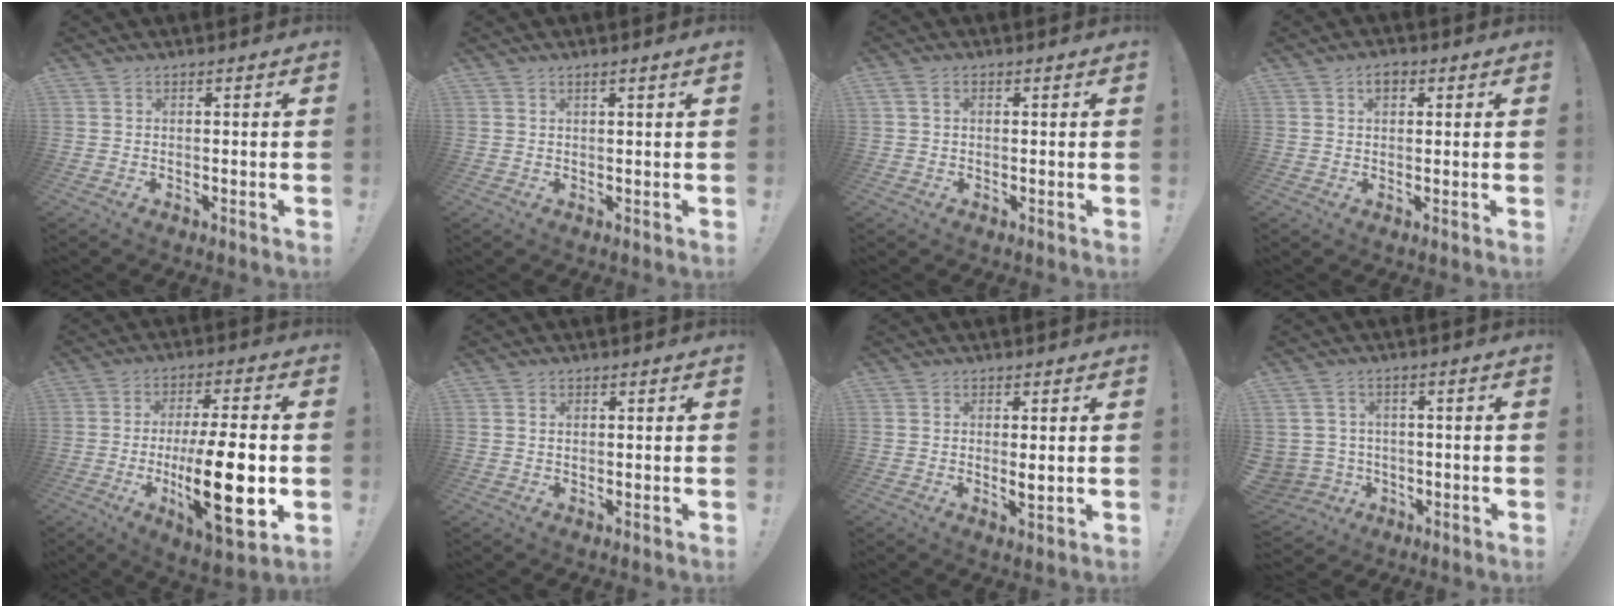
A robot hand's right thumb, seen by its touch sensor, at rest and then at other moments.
{"total": 1.5, "force": [0.7, -0.4, 1.2], "torque": [-0.022, -0.001, 0.011]}
{"total": 2.4, "force": [0.7, 1.5, 1.7], "torque": [-0.033, 0.005, 0.014]}
{"total": 3.0, "force": [1.2, 1.9, 1.9], "torque": [-0.024, 0.002, 0.018]}
{"total": 20.6, "force": [-3.8, 5.7, 19.5], "torque": [-0.307, -0.008, -0.056]}
{"total": 0.7, "force": [0.3, 0.5, 0.5], "torque": [-0.017, 0.005, 0.007]}
{"total": 2.4, "force": [0.4, 0.3, 2.4], "torque": [-0.027, -0.012, 0.005]}
{"total": 5.6, "force": [0.0, 5.5, 1.3], "torque": [-0.040, 0.001, 0.008]}